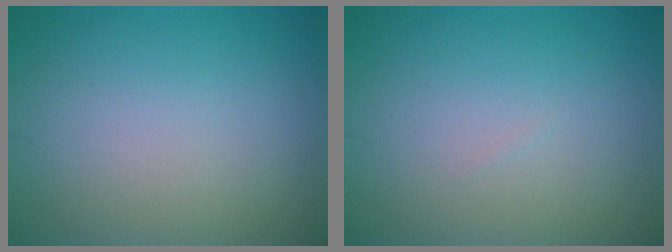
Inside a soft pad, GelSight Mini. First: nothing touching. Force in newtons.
{"total": 0.0}